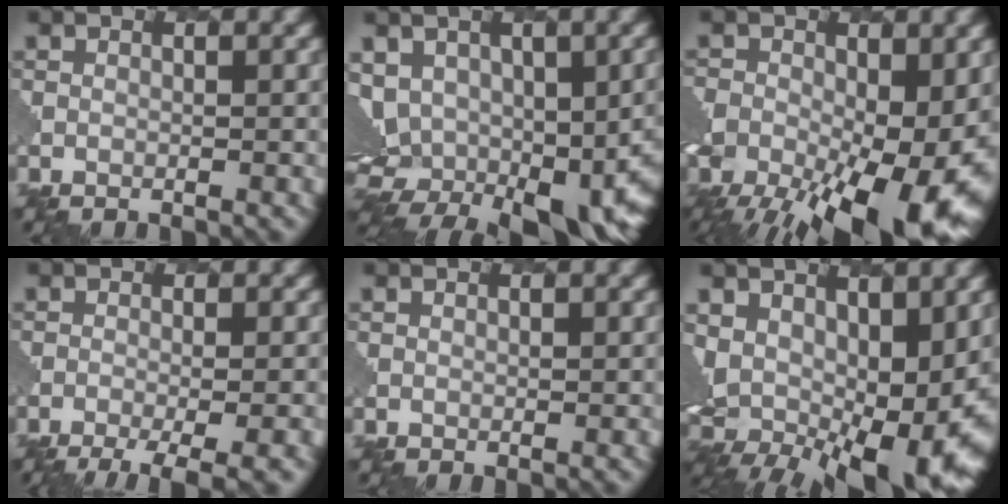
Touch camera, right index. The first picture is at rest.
{"total": 11.8, "force": [1.2, 8.0, 8.6], "torque": [-0.163, -0.020, 0.044]}
{"total": 17.2, "force": [-6.2, 8.9, 13.4], "torque": [-0.240, -0.043, -0.079]}
{"total": 5.5, "force": [-3.5, 1.2, 4.1], "torque": [-0.062, -0.012, -0.053]}
{"total": 0.5, "force": [0.5, -0.1, 0.1], "torque": [-0.010, -0.003, 0.009]}
{"total": 13.5, "force": [1.8, 7.8, 10.8], "torque": [-0.210, -0.032, 0.050]}